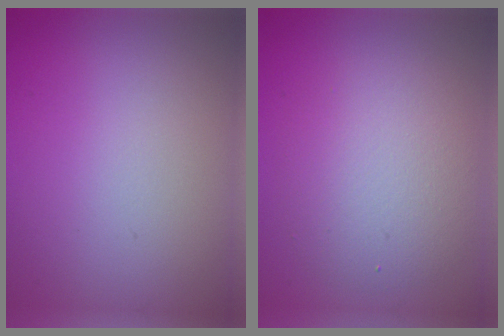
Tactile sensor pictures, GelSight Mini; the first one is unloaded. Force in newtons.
{"total": 5.0, "press": 5.0, "slide": 0.4}